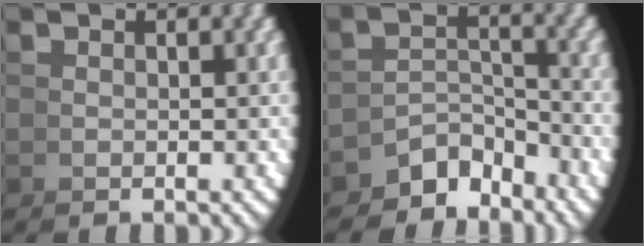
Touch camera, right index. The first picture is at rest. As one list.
[{"total": 5.3, "force": [-3.9, 2.5, 2.6], "torque": [-0.036, -0.022, -0.057]}]